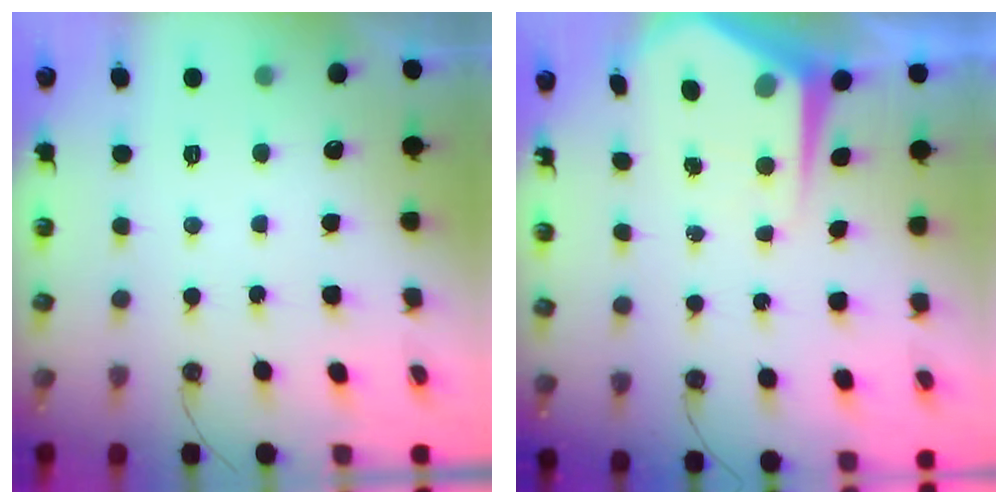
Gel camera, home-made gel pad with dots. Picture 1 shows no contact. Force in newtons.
{"total": 7.2, "press": 7.2, "slide": 0.5}